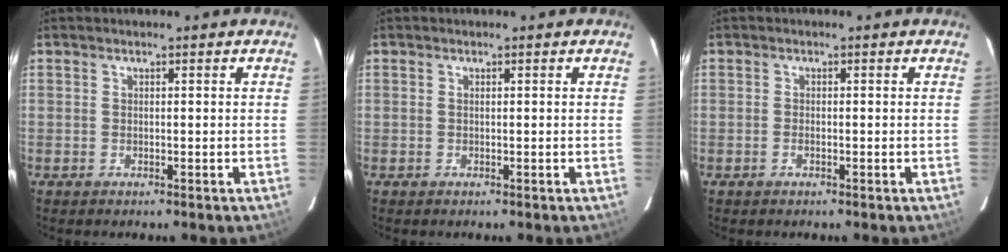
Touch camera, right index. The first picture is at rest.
{"total": 0.0}
{"total": 0.8, "force": [-0.5, 0.5, 0.5], "torque": [-0.012, -0.001, -0.008]}